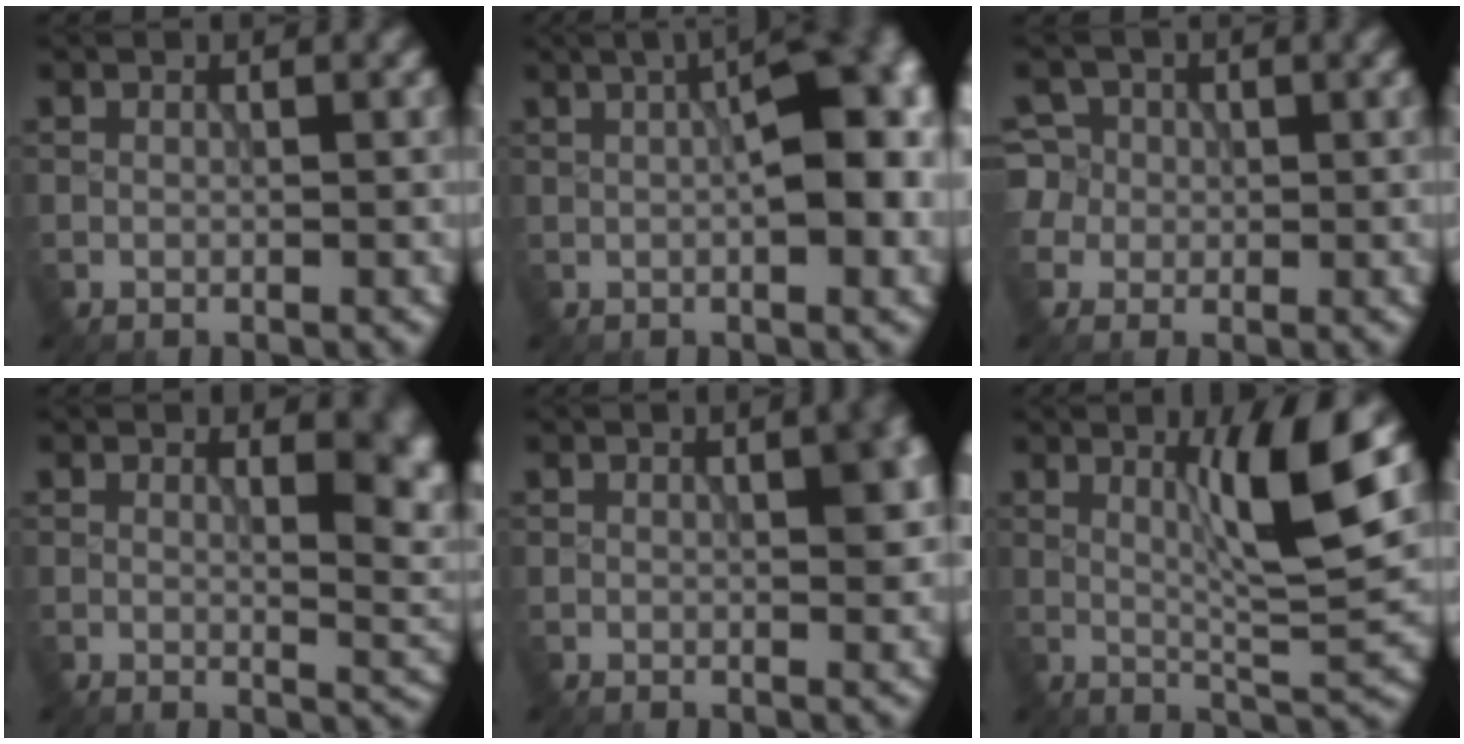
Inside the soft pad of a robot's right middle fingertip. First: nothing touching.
{"total": 12.0, "force": [1.4, 5.0, 10.8], "torque": [-0.082, 0.036, 0.001]}
{"total": 4.0, "force": [0.2, 3.9, 0.9], "torque": [-0.008, 0.028, -0.016]}
{"total": 6.4, "force": [2.8, 2.6, 5.1], "torque": [-0.033, 0.002, 0.043]}
{"total": 3.6, "force": [0.6, 1.5, 3.3], "torque": [-0.034, 0.006, 0.009]}
{"total": 6.0, "force": [2.0, 0.2, 5.6], "torque": [-0.099, -0.006, 0.040]}